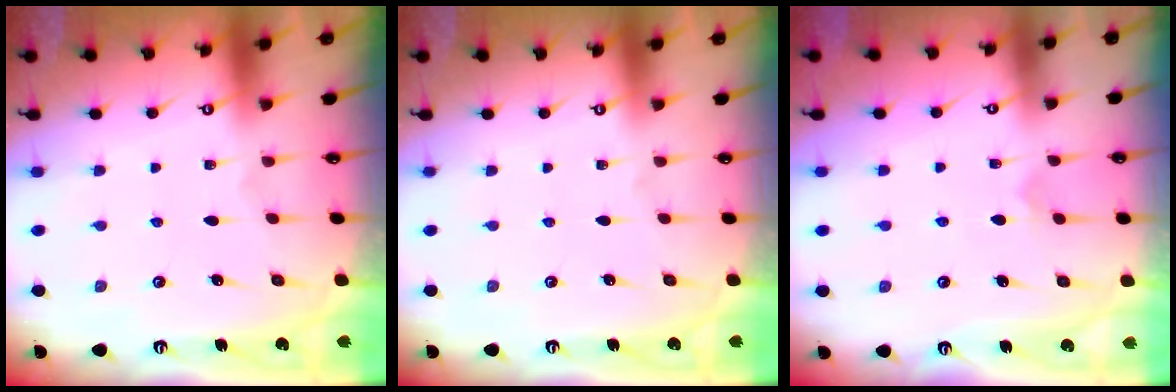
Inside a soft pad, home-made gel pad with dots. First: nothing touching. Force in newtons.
{"total": 0.0}
{"total": 4.9, "press": 4.9, "slide": 0.3}